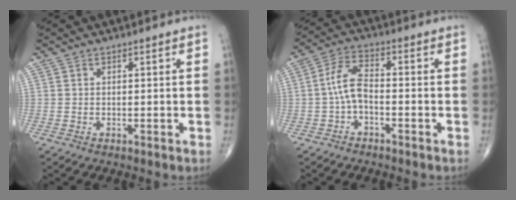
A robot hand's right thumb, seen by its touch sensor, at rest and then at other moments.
{"total": 6.0, "force": [-1.3, 2.9, 5.1], "torque": [-0.098, 0.028, -0.034]}